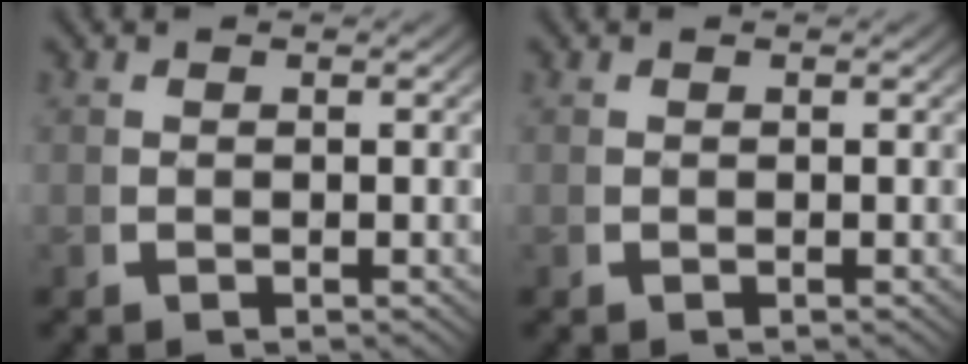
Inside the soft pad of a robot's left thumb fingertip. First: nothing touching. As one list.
[{"total": 0.0}]